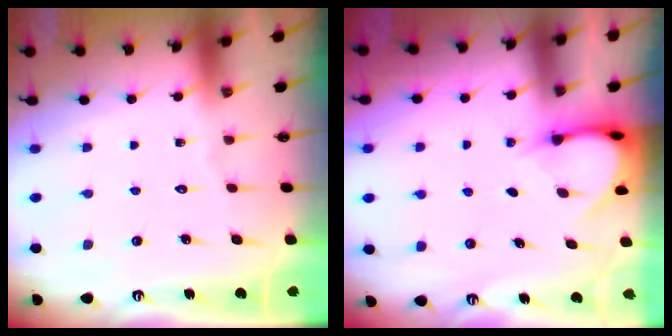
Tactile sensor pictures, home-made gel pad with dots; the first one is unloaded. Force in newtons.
{"total": 3.9, "press": 3.9, "slide": 0.3}